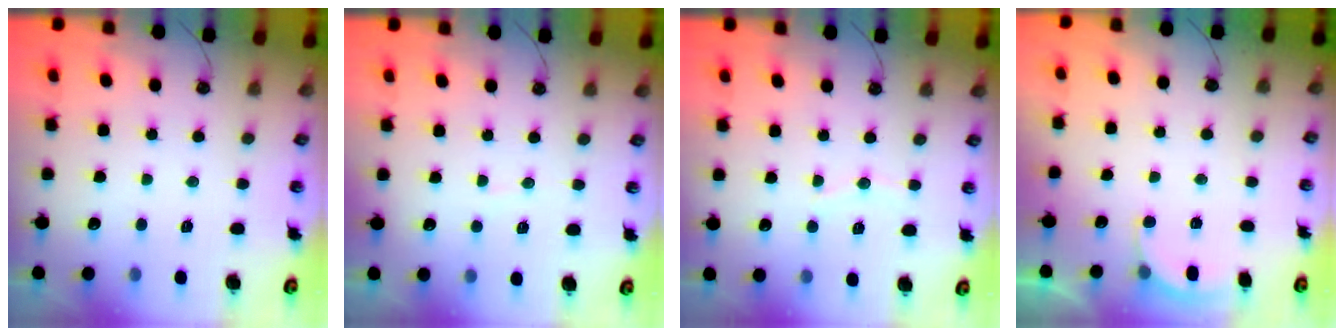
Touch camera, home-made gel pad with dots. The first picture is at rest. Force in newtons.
{"total": 2.8, "press": 2.8, "slide": 0.2}
{"total": 5.4, "press": 5.4, "slide": 0.5}
{"total": 2.8, "press": 2.6, "slide": 1.0}